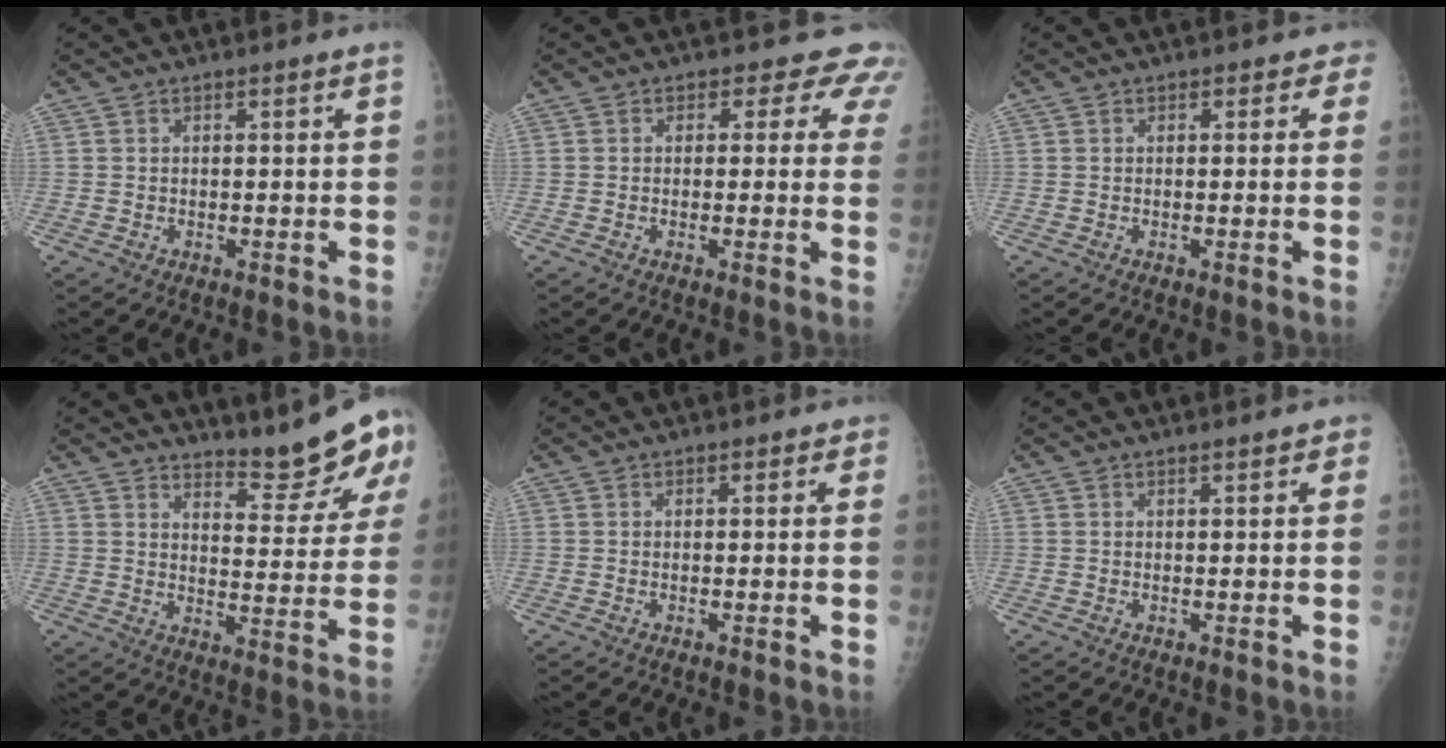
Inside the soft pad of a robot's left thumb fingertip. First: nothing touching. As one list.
[{"total": 5.1, "force": [3.7, 3.3, 1.1], "torque": [0.024, -0.012, 0.016]}, {"total": 1.8, "force": [0.7, 1.5, 0.6], "torque": [0.023, 0.004, -0.003]}, {"total": 11.7, "force": [10.2, 2.2, 5.4], "torque": [-0.048, -0.086, 0.136]}, {"total": 1.0, "force": [0.4, 0.8, 0.4], "torque": [0.013, 0.002, -0.002]}, {"total": 1.4, "force": [0.9, 0.7, 0.8], "torque": [0.000, 0.000, 0.007]}]